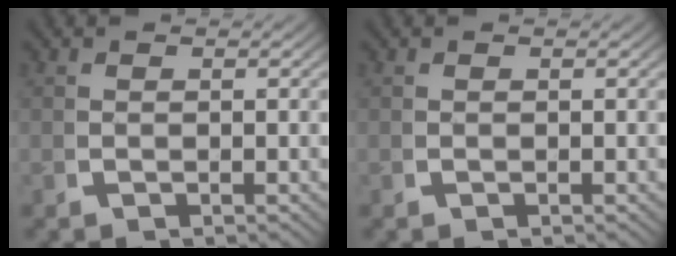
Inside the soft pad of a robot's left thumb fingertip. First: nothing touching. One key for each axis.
{"total": 0.0}